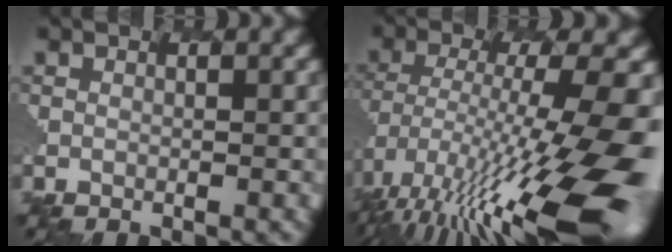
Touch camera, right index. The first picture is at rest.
{"total": 15.4, "force": [-5.3, 4.1, 13.8], "torque": [-0.258, -0.012, -0.079]}